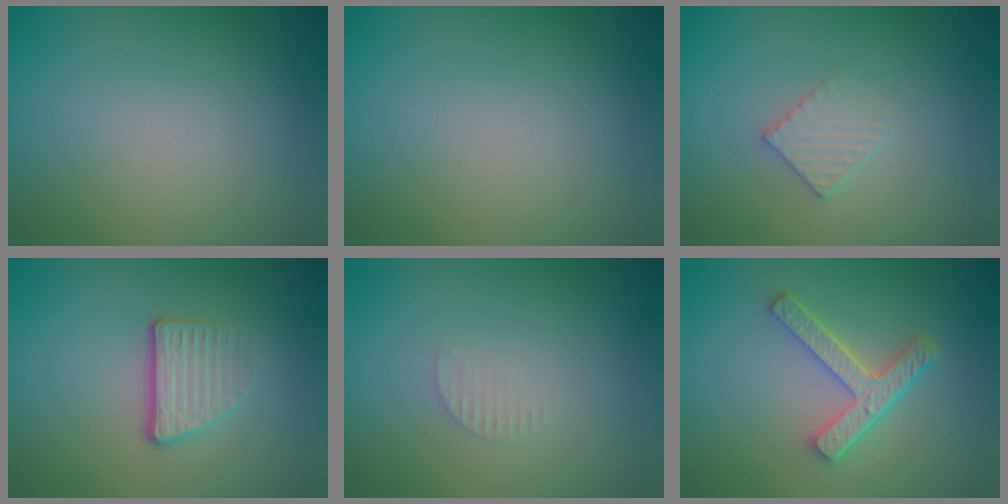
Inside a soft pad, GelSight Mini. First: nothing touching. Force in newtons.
{"total": 0.0}
{"total": 1.9, "press": 1.9, "slide": 0.2}
{"total": 3.5, "press": 2.3, "slide": 2.6}
{"total": 0.8, "press": 0.8, "slide": 0.2}
{"total": 4.3, "press": 3.3, "slide": 2.9}